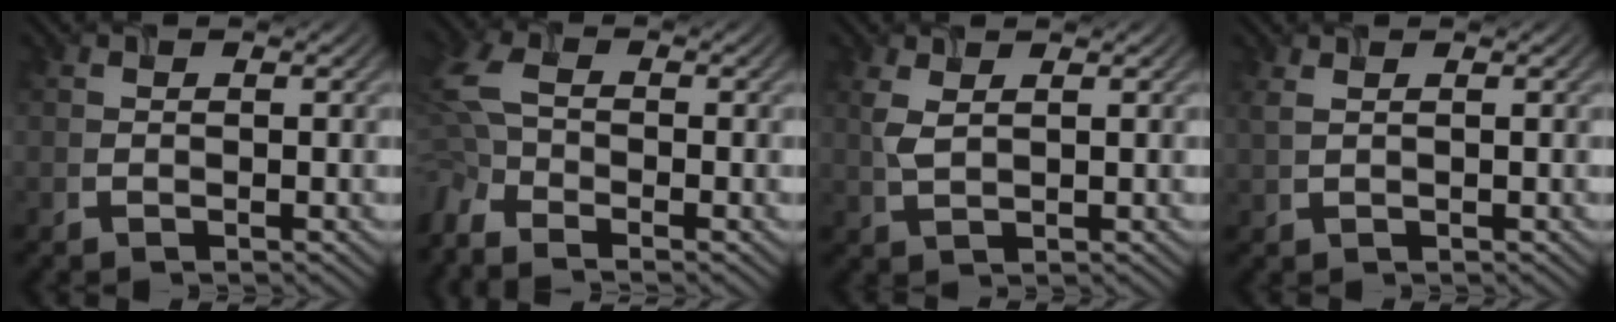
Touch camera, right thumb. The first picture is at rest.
{"total": 7.2, "force": [-3.9, 3.3, 5.0], "torque": [-0.147, -0.018, -0.090]}
{"total": 2.5, "force": [1.1, 1.1, 2.0], "torque": [-0.057, 0.004, 0.026]}
{"total": 1.2, "force": [0.7, 0.2, 0.9], "torque": [-0.027, 0.004, 0.016]}